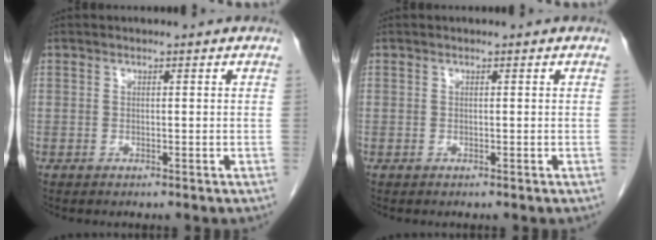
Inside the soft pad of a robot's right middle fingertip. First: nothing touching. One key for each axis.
{"total": 0.0}